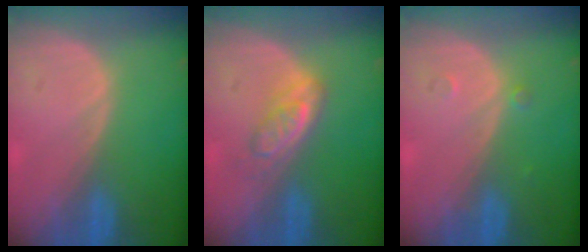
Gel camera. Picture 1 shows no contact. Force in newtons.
{"total": 4.3, "press": 4.2, "slide": 0.8}
{"total": 0.8, "press": 0.8, "slide": 0.1}